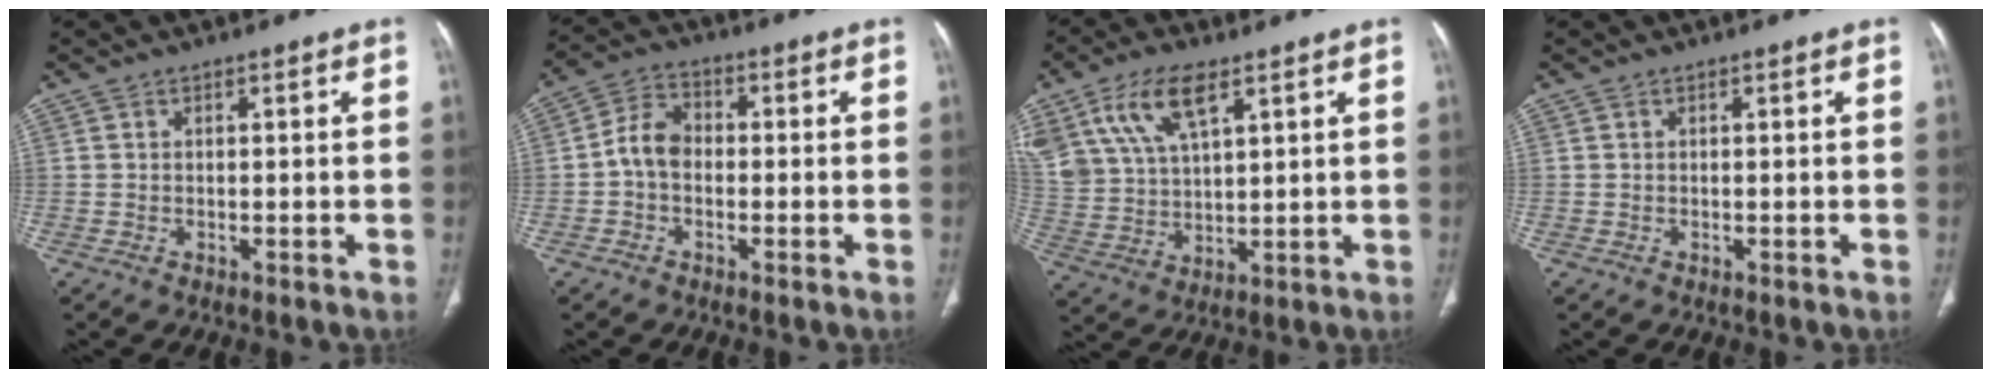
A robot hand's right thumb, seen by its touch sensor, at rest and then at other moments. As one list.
[{"total": 5.9, "force": [-0.9, 4.3, 3.9], "torque": [-0.061, 0.020, -0.029]}, {"total": 13.4, "force": [7.4, 6.5, 9.1], "torque": [-0.175, -0.014, 0.151]}, {"total": 0.0}]